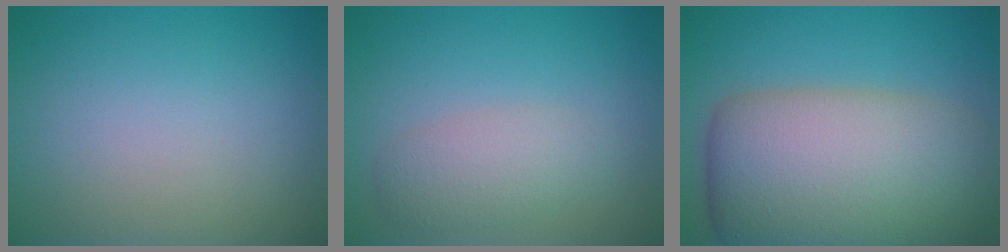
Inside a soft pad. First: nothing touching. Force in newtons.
{"total": 2.9, "press": 2.9, "slide": 0.1}
{"total": 12.8, "press": 12.8, "slide": 0.5}